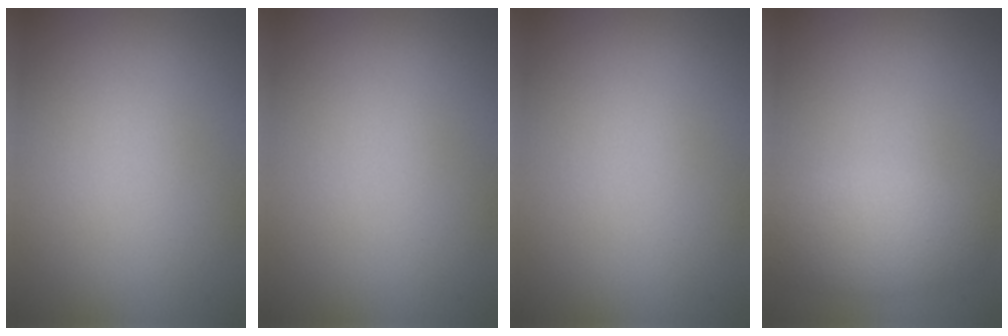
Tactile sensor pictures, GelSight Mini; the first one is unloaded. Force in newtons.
{"total": 0.0}
{"total": 0.0}
{"total": 3.2, "press": 3.2, "slide": 0.1}